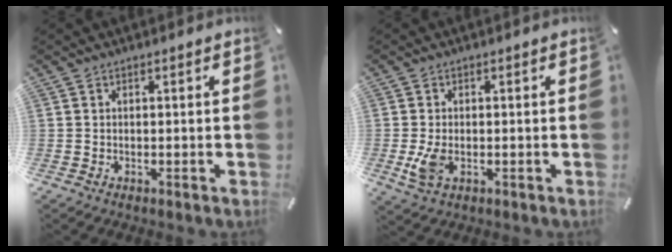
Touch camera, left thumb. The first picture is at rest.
{"total": 4.6, "force": [-0.8, 2.9, 3.5], "torque": [-0.077, -0.009, -0.017]}